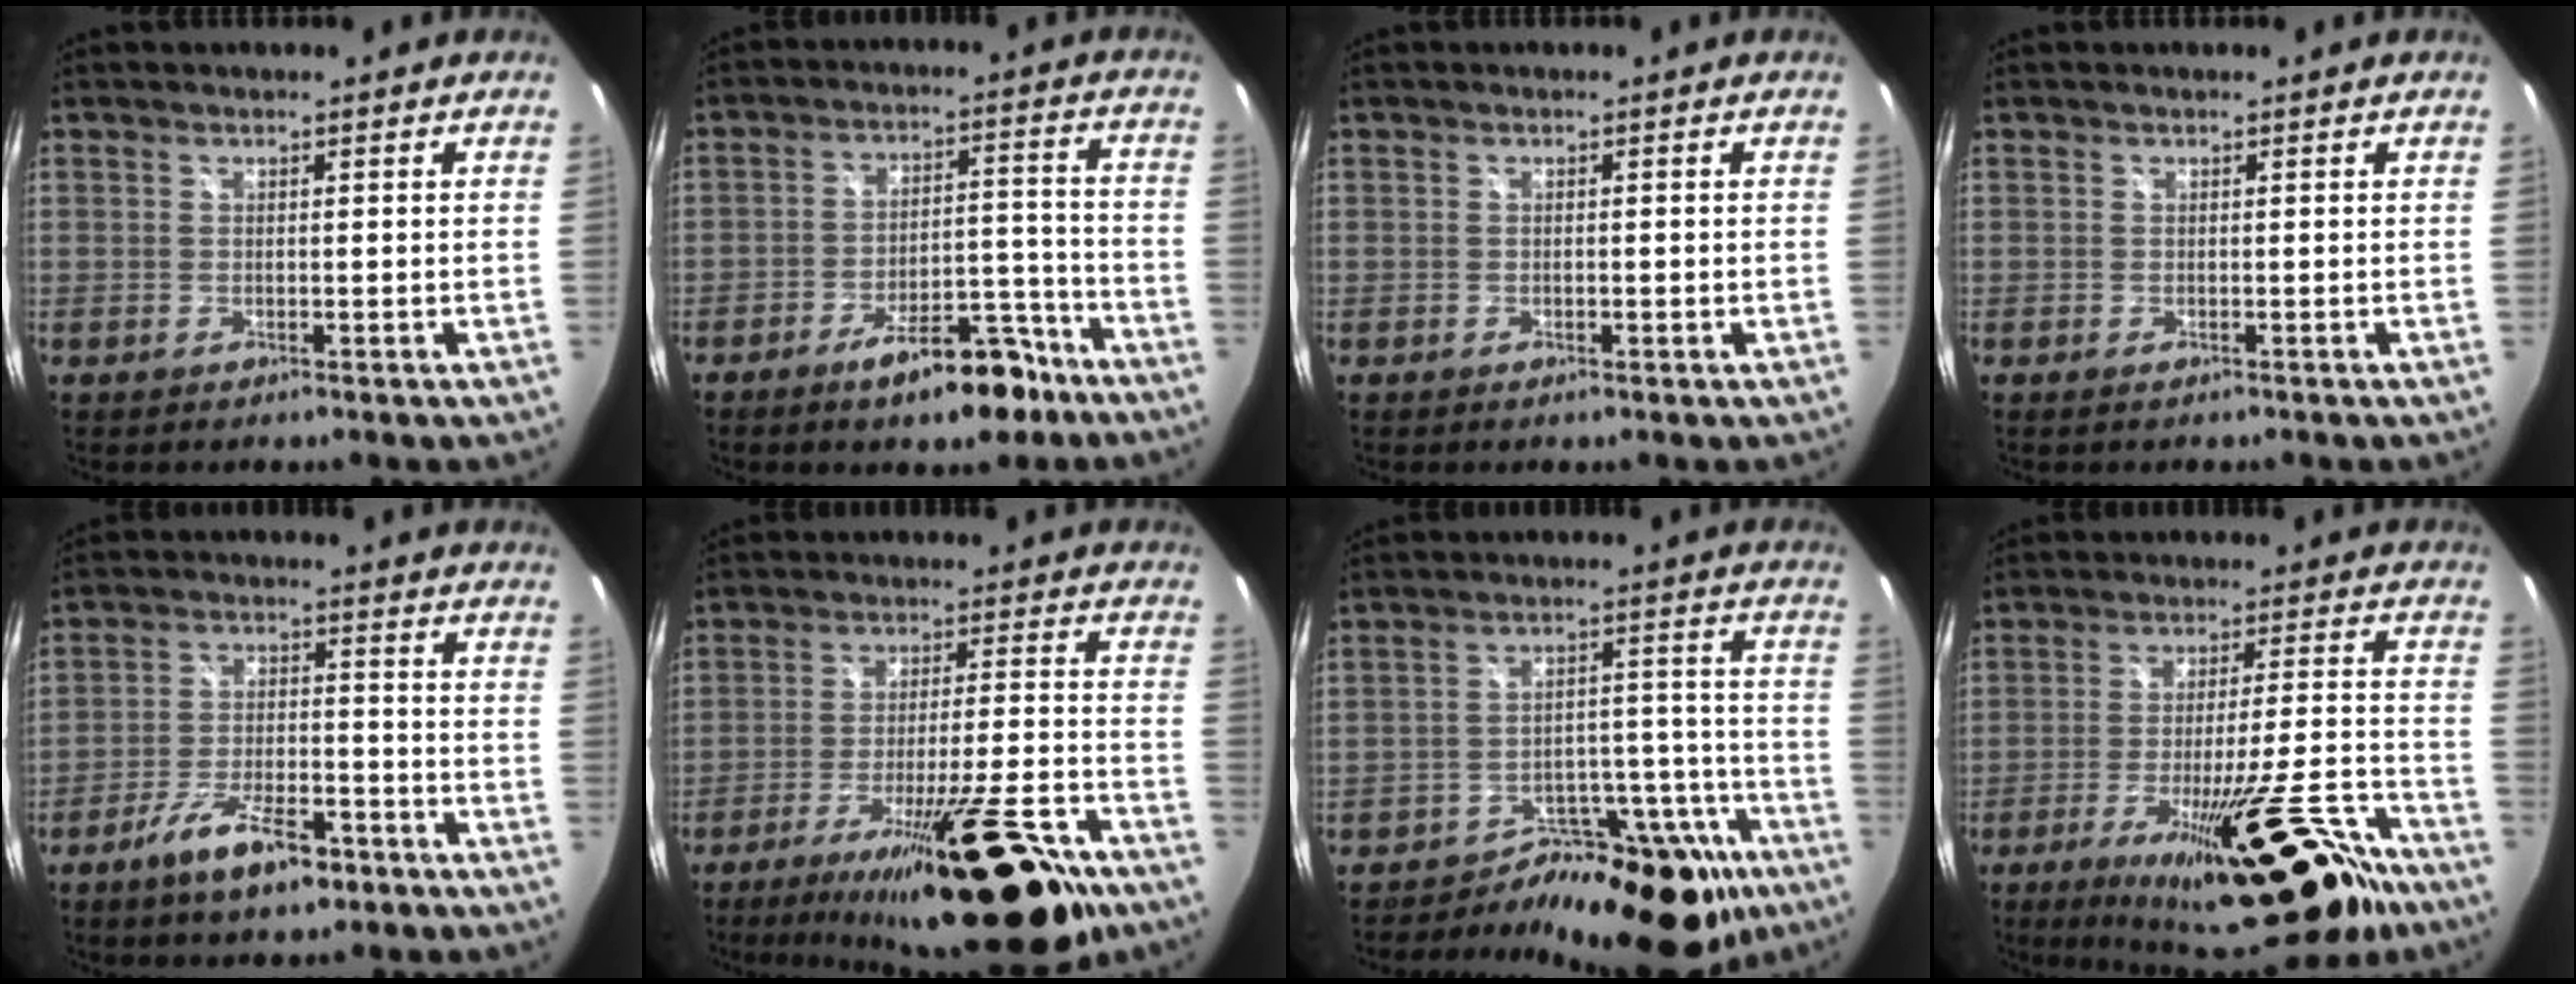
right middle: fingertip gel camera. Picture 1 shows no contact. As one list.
[{"total": 11.4, "force": [-8.0, 4.3, 7.0], "torque": [-0.113, 0.019, -0.111]}, {"total": 1.0, "force": [-0.2, 0.4, 0.9], "torque": [-0.012, 0.000, -0.005]}, {"total": 0.0}, {"total": 10.2, "force": [-6.7, 3.5, 6.8], "torque": [-0.140, -0.006, -0.112]}, {"total": 22.7, "force": [-16.3, 4.6, 15.1], "torque": [-0.241, -0.036, -0.237]}, {"total": 18.1, "force": [-13.8, 7.8, 8.6], "torque": [-0.089, 0.028, -0.184]}, {"total": 24.1, "force": [-17.0, 5.9, 16.0], "torque": [-0.247, -0.029, -0.237]}]